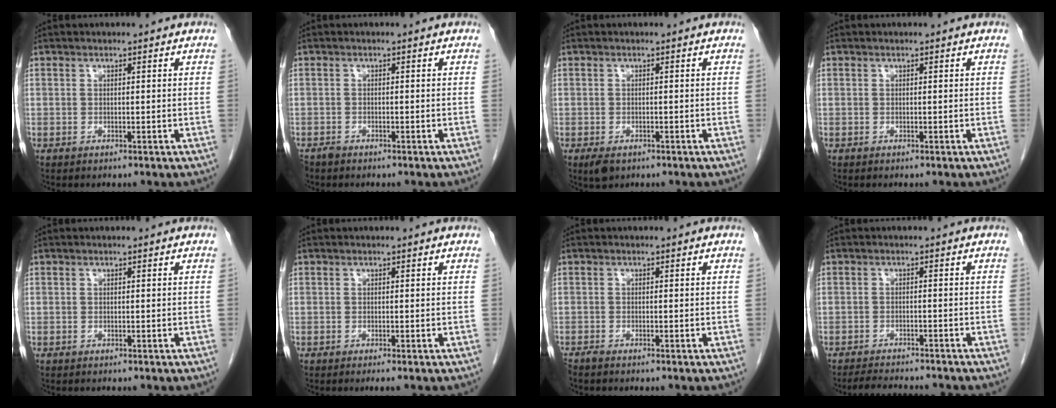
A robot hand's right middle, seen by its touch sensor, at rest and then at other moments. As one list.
[{"total": 1.0, "force": [-0.9, 0.4, 0.2], "torque": [-0.008, -0.001, -0.017]}, {"total": 2.3, "force": [-1.3, 1.2, 1.4], "torque": [-0.028, -0.004, -0.014]}, {"total": 0.0}, {"total": 0.0}, {"total": 0.5, "force": [-0.3, -0.1, 0.4], "torque": [-0.009, -0.001, -0.006]}, {"total": 1.0, "force": [-0.9, 0.0, 0.4], "torque": [-0.015, -0.004, -0.019]}, {"total": 6.8, "force": [-6.3, 0.8, 2.2], "torque": [-0.031, -0.010, -0.093]}]